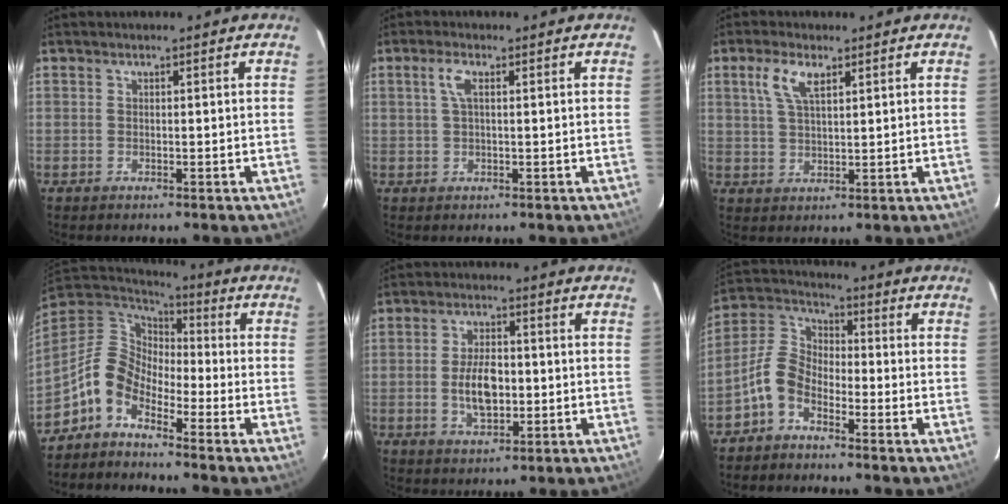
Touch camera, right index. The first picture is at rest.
{"total": 2.6, "force": [0.7, 0.7, 2.4], "torque": [-0.052, 0.006, 0.014]}
{"total": 5.3, "force": [2.6, 2.1, 4.2], "torque": [-0.085, 0.009, 0.053]}
{"total": 9.5, "force": [-6.1, 5.4, 5.0], "torque": [-0.101, 0.022, -0.138]}
{"total": 7.9, "force": [-1.1, 4.1, 6.6], "torque": [-0.128, 0.000, -0.014]}
{"total": 7.0, "force": [-4.4, 3.9, 3.8], "torque": [-0.087, 0.021, -0.098]}